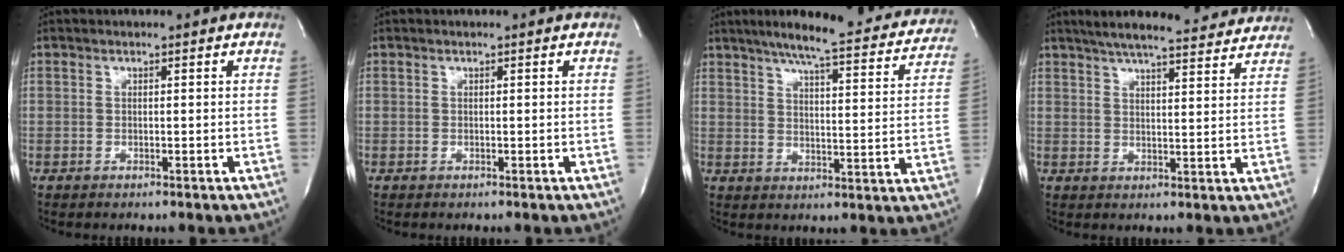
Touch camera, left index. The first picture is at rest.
{"total": 0.0}
{"total": 21.4, "force": [18.7, 3.1, 10.1], "torque": [-0.140, -0.015, 0.227]}
{"total": 17.2, "force": [15.5, 2.3, 7.0], "torque": [-0.108, 0.018, 0.202]}